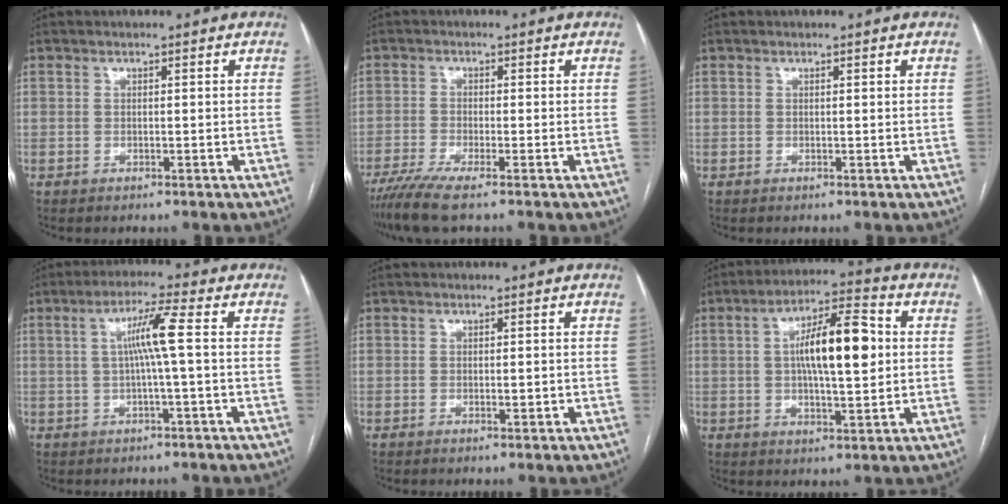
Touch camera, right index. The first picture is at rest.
{"total": 5.4, "force": [-4.1, -0.3, 3.5], "torque": [-0.066, -0.017, -0.079]}
{"total": 0.0}
{"total": 6.0, "force": [0.6, -0.7, 5.9], "torque": [-0.107, 0.010, 0.014]}
{"total": 1.2, "force": [-0.2, 0.3, 1.2], "torque": [-0.020, -0.002, 0.000]}
{"total": 12.5, "force": [1.7, 3.1, 12.0], "torque": [-0.207, 0.024, 0.024]}